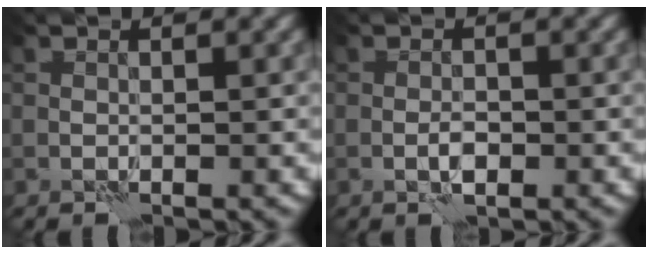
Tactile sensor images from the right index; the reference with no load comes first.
{"total": 1.4, "force": [-0.6, 0.5, 1.2], "torque": [-0.024, 0.002, -0.013]}